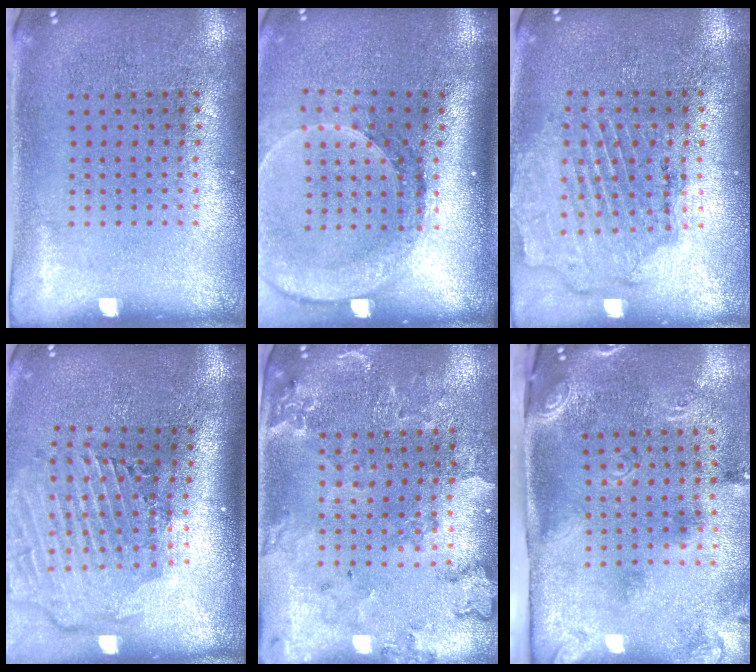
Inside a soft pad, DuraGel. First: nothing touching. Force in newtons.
{"total": 2.8, "press": 2.1, "slide": 1.9}
{"total": 1.6, "press": 1.5, "slide": 0.4}
{"total": 3.0, "press": 2.2, "slide": 2.0}
{"total": 0.5, "press": 0.5, "slide": 0.2}
{"total": 2.8, "press": 1.7, "slide": 2.2}